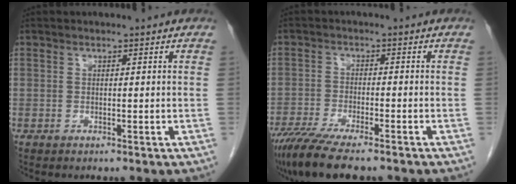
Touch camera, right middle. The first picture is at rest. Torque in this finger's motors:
{"motor_torque": [1.17, -0.97, 0.35, 0.13]}